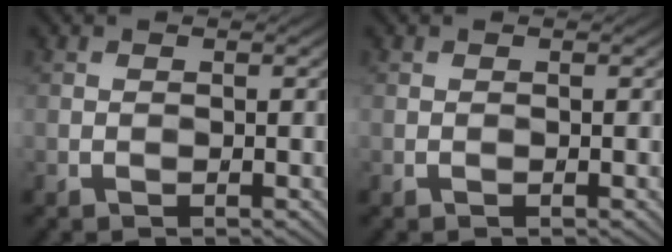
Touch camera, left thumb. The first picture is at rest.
{"total": 0.0}